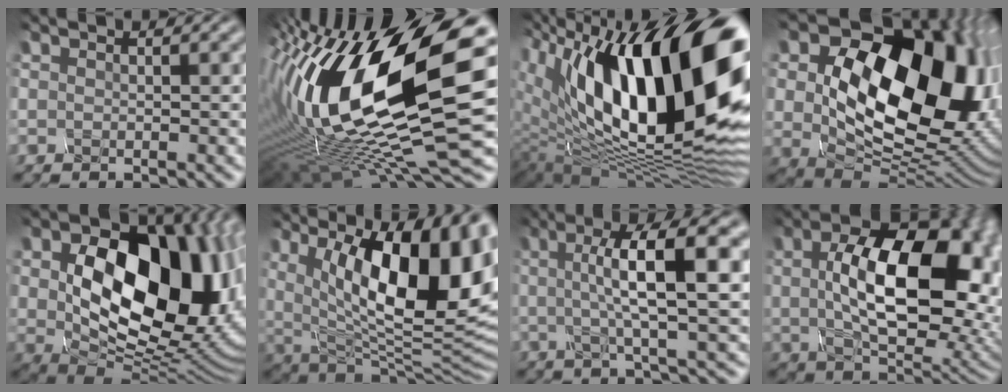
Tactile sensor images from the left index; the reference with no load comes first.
{"total": 18.6, "force": [1.1, 6.8, 17.3], "torque": [-0.322, 0.016, 0.012]}
{"total": 18.3, "force": [5.2, 8.6, 15.2], "torque": [-0.235, 0.020, 0.070]}
{"total": 19.6, "force": [4.0, 13.0, 14.1], "torque": [-0.207, -0.011, 0.092]}
{"total": 15.6, "force": [2.1, 10.3, 11.4], "torque": [-0.159, -0.010, 0.042]}
{"total": 16.5, "force": [4.5, 6.5, 14.4], "torque": [-0.182, 0.004, 0.070]}
{"total": 9.8, "force": [1.4, 2.3, 9.4], "torque": [-0.120, 0.013, 0.018]}
{"total": 14.2, "force": [1.4, 8.1, 11.6], "torque": [-0.173, -0.005, 0.036]}